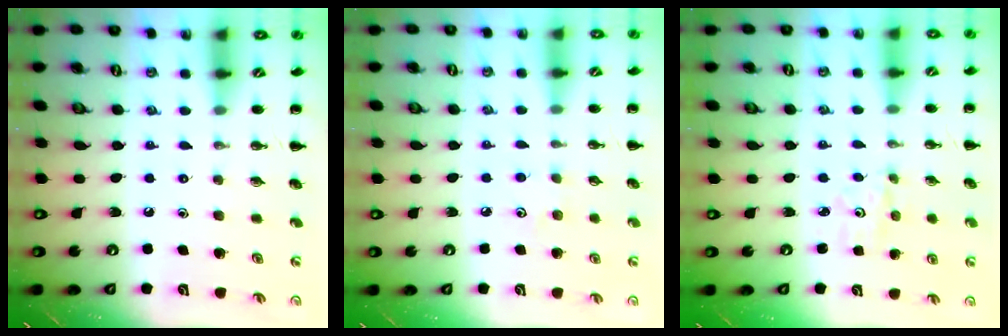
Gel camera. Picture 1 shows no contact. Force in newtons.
{"total": 2.8, "press": 2.7, "slide": 0.7}
{"total": 2.6, "press": 2.4, "slide": 0.9}